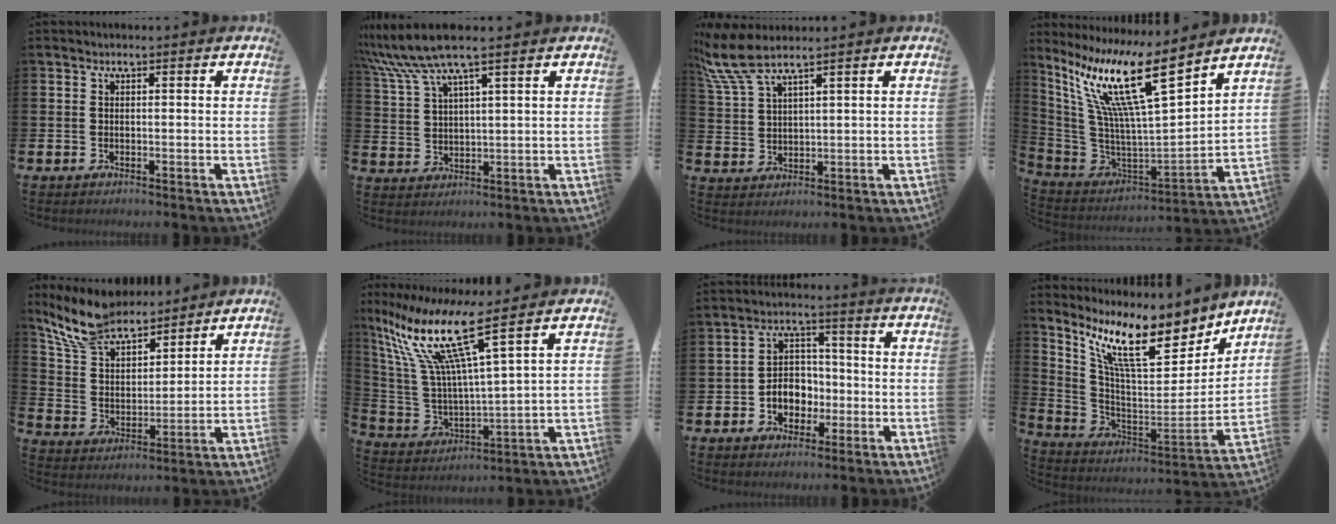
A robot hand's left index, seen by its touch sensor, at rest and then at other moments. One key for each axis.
{"total": 7.9, "fx": 6.4, "fy": 0.8, "fz": 4.5, "tx": -0.108, "ty": -0.013, "tz": 0.115}
{"total": 7.1, "fx": 5.8, "fy": 1.1, "fz": 3.9, "tx": -0.096, "ty": -0.012, "tz": 0.107}
{"total": 14.9, "fx": 9.4, "fy": 2.4, "fz": 11.4, "tx": -0.259, "ty": -0.064, "tz": 0.151}
{"total": 9.1, "fx": 8.3, "fy": 2.8, "fz": 2.5, "tx": -0.091, "ty": -0.035, "tz": 0.155}
{"total": 12.9, "fx": 8.6, "fy": 1.8, "fz": 9.5, "tx": -0.226, "ty": -0.054, "tz": 0.135}
{"total": 4.9, "fx": -1.5, "fy": 4.2, "fz": 1.9, "tx": -0.034, "ty": 0.009, "tz": -0.035}
{"total": 12.4, "fx": 9.3, "fy": 3.3, "fz": 7.5, "tx": -0.168, "ty": -0.061, "tz": 0.156}